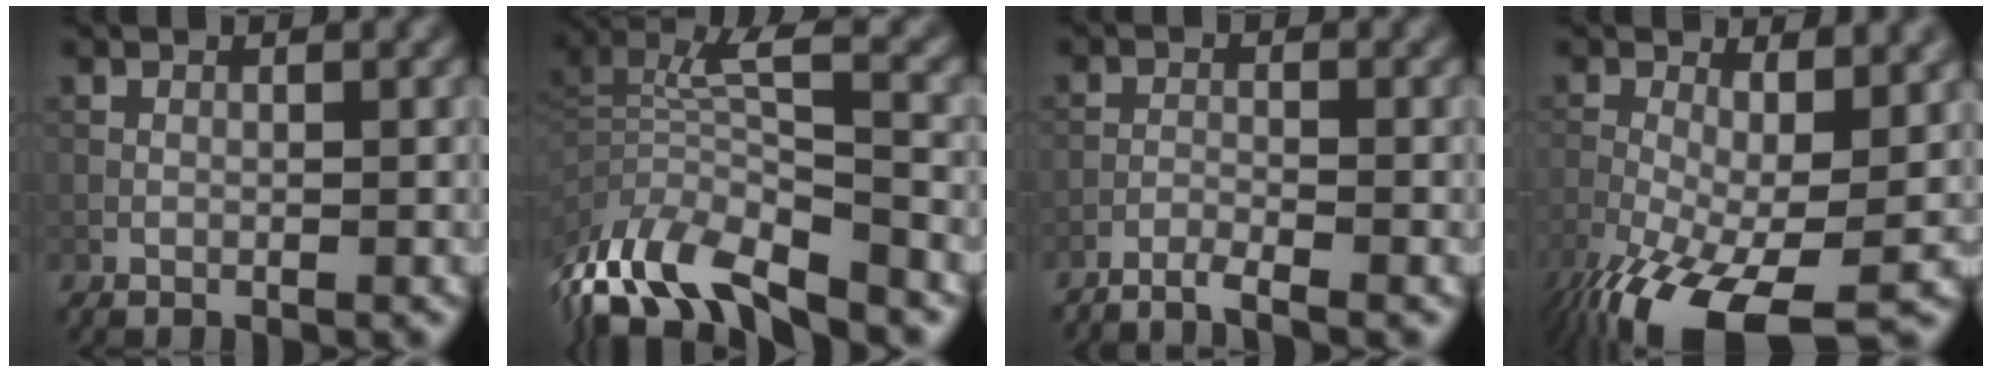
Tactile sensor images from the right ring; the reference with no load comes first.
{"total": 9.6, "force": [-5.0, 2.9, 7.7], "torque": [-0.158, 0.012, -0.086]}
{"total": 2.5, "force": [-2.1, 0.1, 1.3], "torque": [-0.030, 0.001, -0.049]}
{"total": 13.1, "force": [-5.6, 4.5, 10.9], "torque": [-0.223, -0.040, -0.088]}